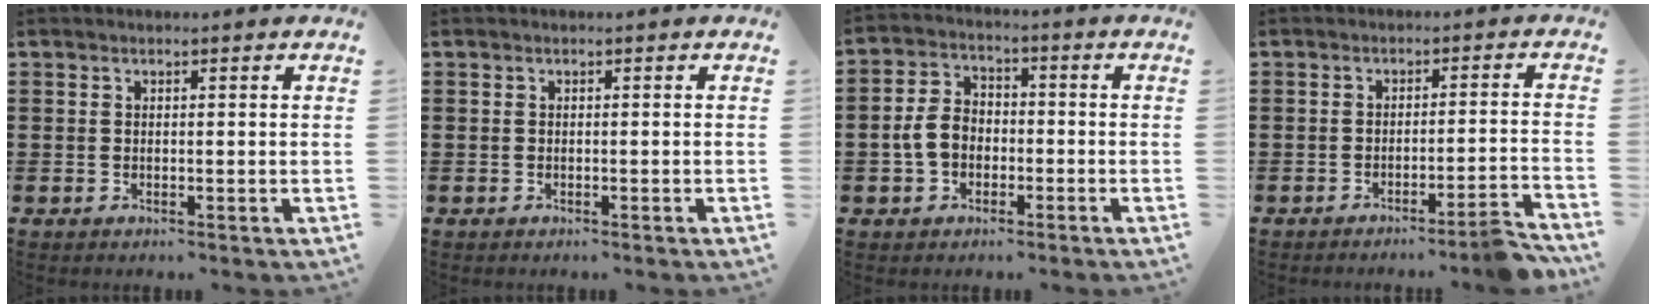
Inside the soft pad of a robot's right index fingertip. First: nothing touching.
{"total": 0.0}
{"total": 5.6, "force": [-1.6, 4.1, 3.4], "torque": [-0.096, 0.002, -0.038]}
{"total": 4.3, "force": [-3.6, -0.4, 2.3], "torque": [-0.038, -0.016, -0.069]}